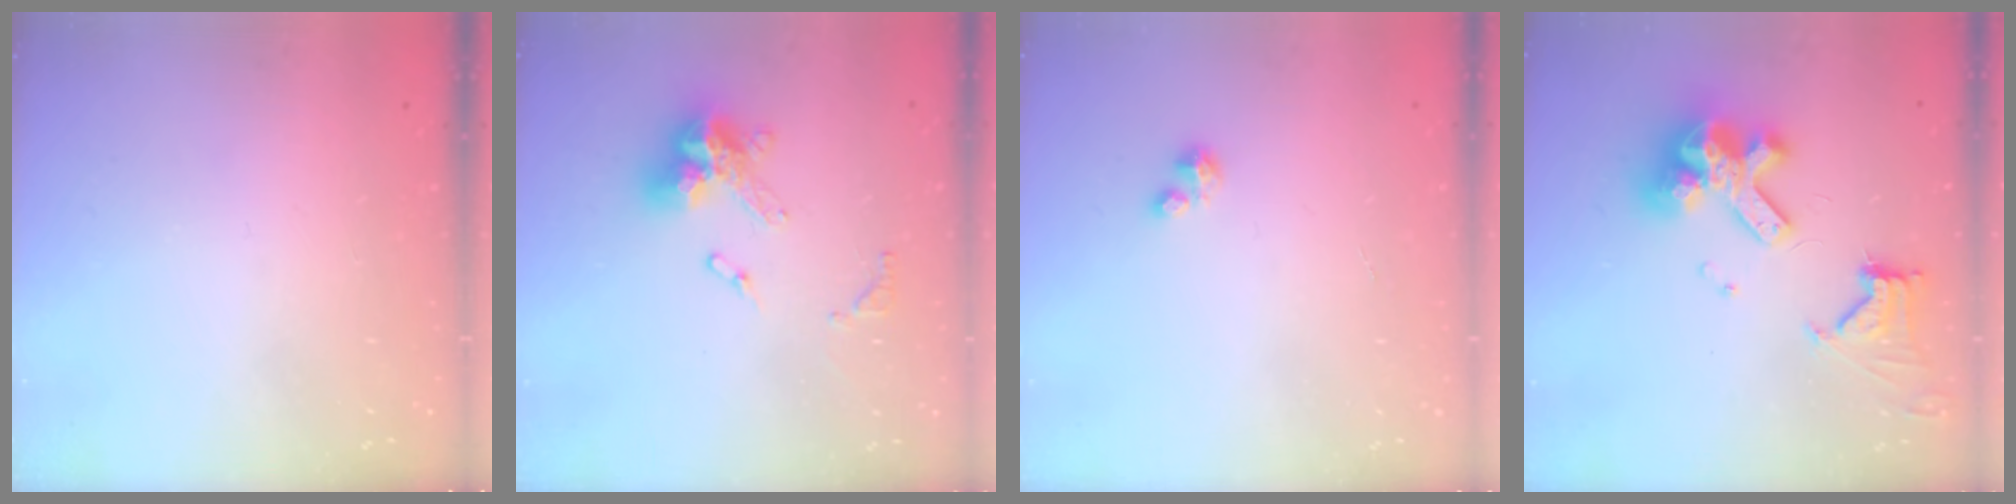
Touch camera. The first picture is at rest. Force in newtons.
{"total": 12.8, "press": 12.7, "slide": 1.4}
{"total": 0.9, "press": 0.9, "slide": 0.3}
{"total": 15.0, "press": 14.9, "slide": 1.9}